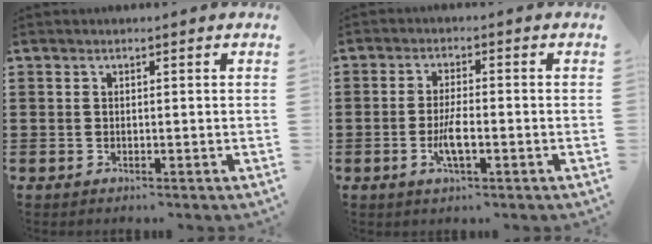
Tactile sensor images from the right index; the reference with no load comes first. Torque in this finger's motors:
{"motor_torque": [1.78, 0.36, 0.57, 0.15]}